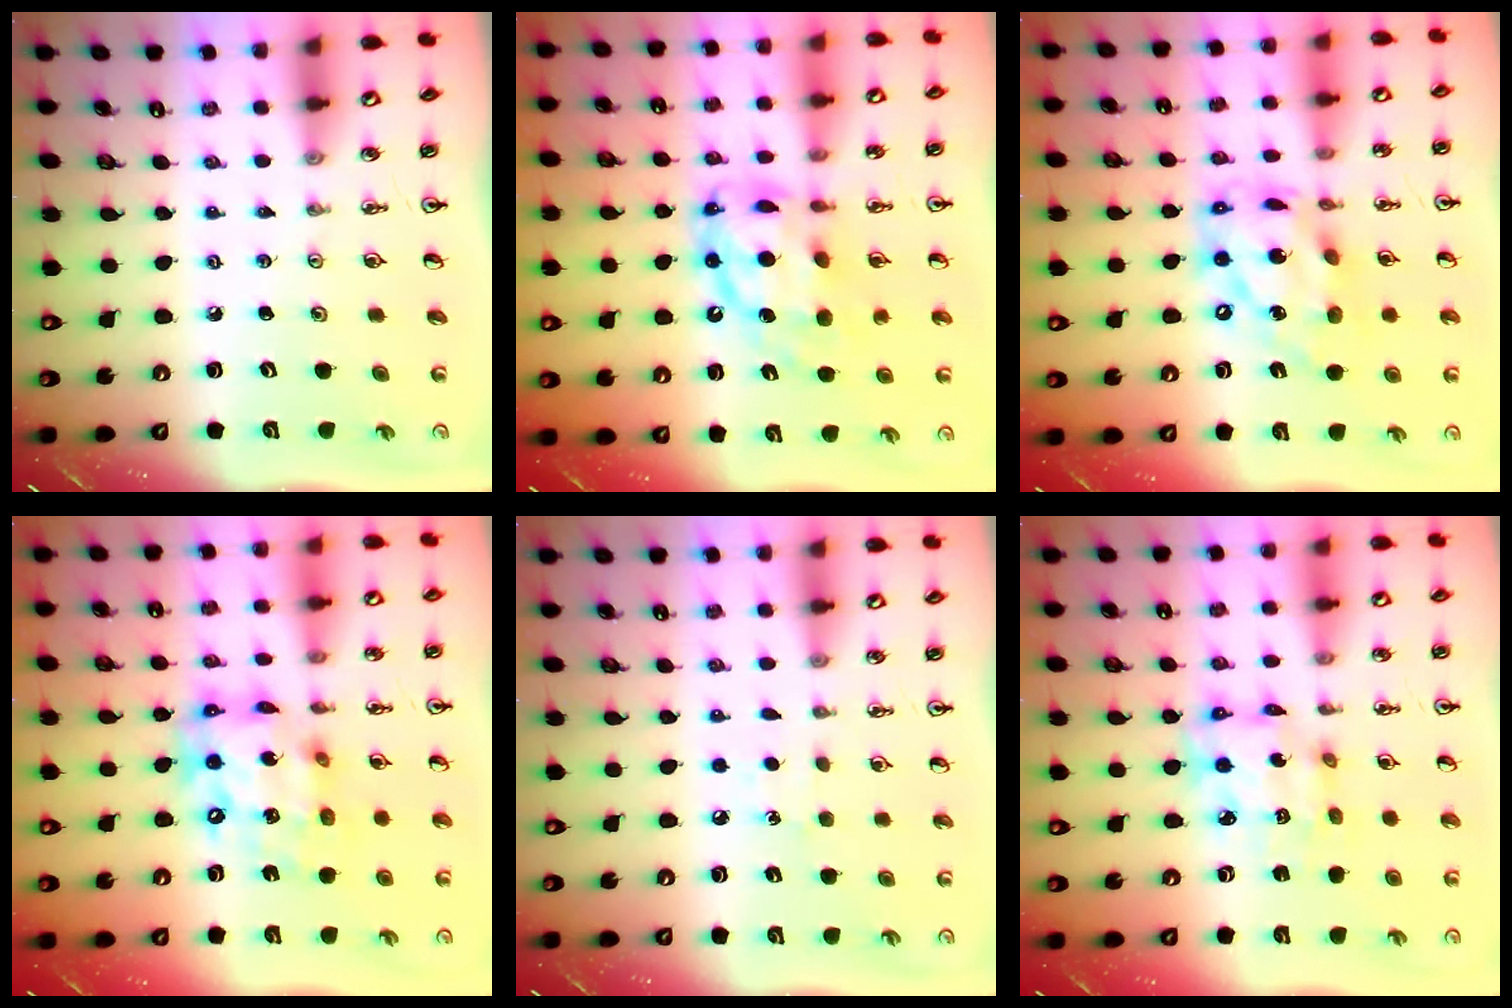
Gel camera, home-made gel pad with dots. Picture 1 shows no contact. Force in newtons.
{"total": 13.7, "press": 13.7, "slide": 1.3}
{"total": 18.4, "press": 18.3, "slide": 1.6}
{"total": 16.0, "press": 15.9, "slide": 1.4}
{"total": 6.0, "press": 6.0, "slide": 0.7}
{"total": 10.9, "press": 10.8, "slide": 0.8}